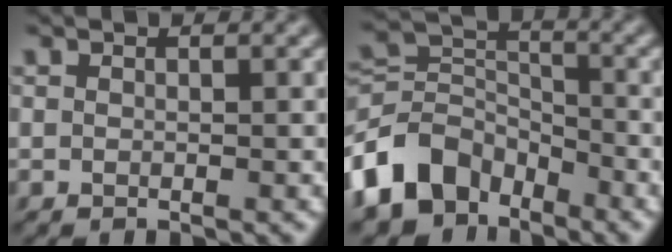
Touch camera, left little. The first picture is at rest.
{"total": 8.4, "force": [-5.2, 5.5, 3.7], "torque": [-0.071, -0.001, -0.117]}